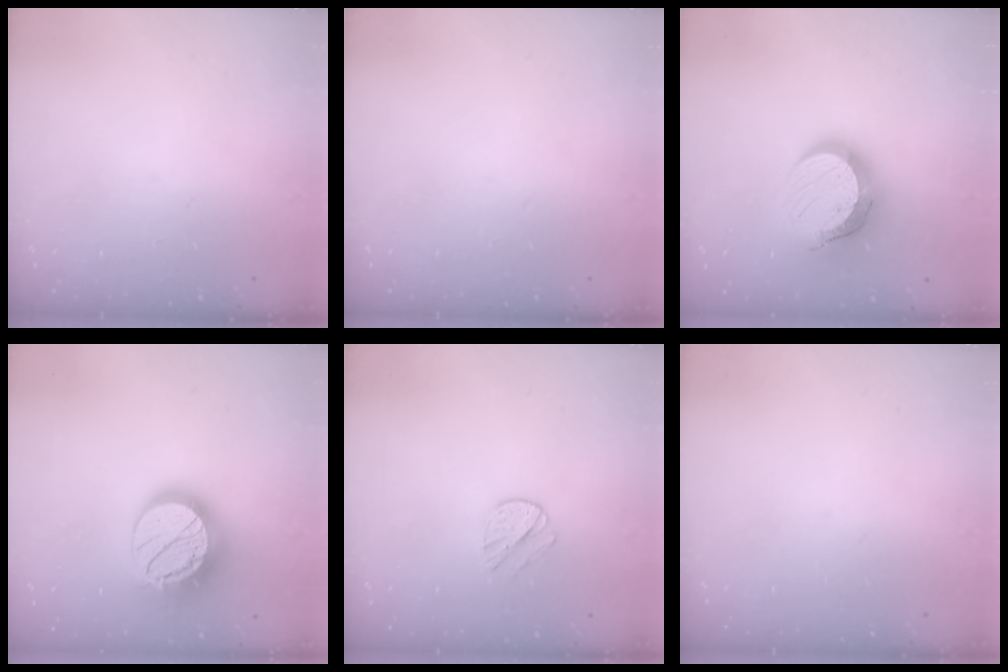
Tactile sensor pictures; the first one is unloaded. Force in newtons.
{"total": 0.0}
{"total": 15.6, "press": 15.5, "slide": 1.0}
{"total": 19.7, "press": 19.7, "slide": 1.3}
{"total": 7.3, "press": 7.2, "slide": 0.6}
{"total": 0.0}